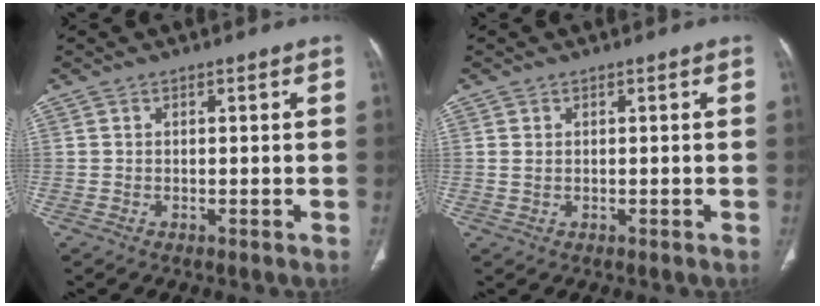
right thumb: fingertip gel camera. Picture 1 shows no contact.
{"total": 1.0, "force": [0.3, 0.8, 0.5], "torque": [-0.006, 0.001, 0.010]}